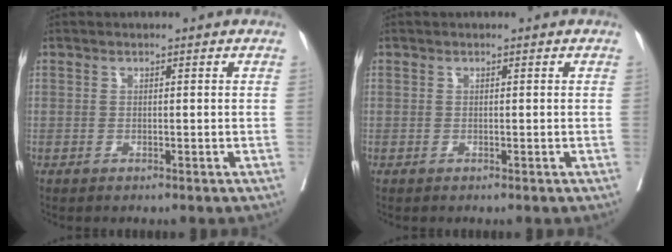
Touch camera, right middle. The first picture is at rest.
{"total": 0.0}